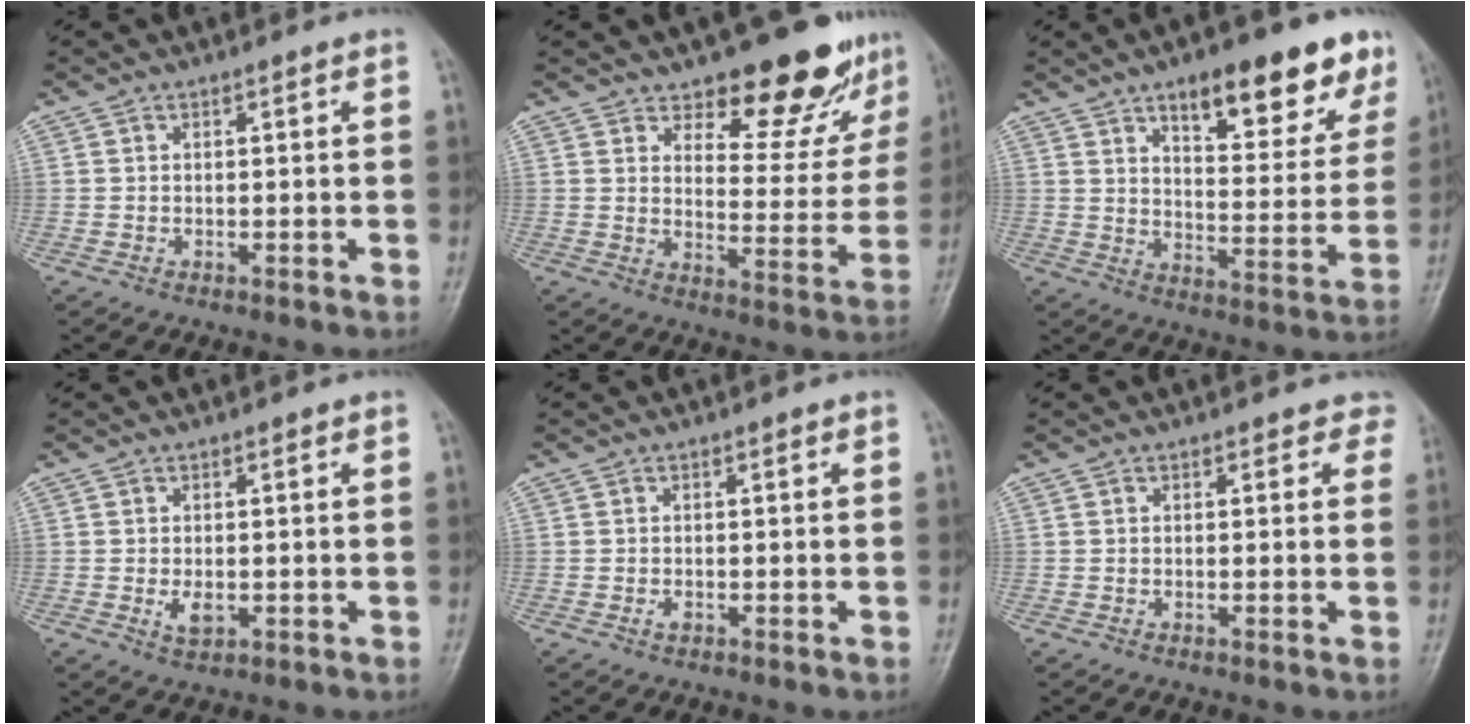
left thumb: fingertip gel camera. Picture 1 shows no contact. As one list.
[{"total": 14.2, "force": [11.1, 5.7, 6.8], "torque": [-0.039, -0.091, 0.147]}, {"total": 17.9, "force": [11.0, 6.6, 12.6], "torque": [-0.121, -0.049, 0.157]}, {"total": 2.7, "force": [-0.3, 1.6, 2.1], "torque": [-0.036, -0.006, -0.002]}, {"total": 0.8, "force": [-0.2, 0.5, 0.5], "torque": [-0.007, -0.001, -0.004]}, {"total": 2.3, "force": [1.7, 1.4, 0.4], "torque": [0.025, -0.005, 0.002]}]